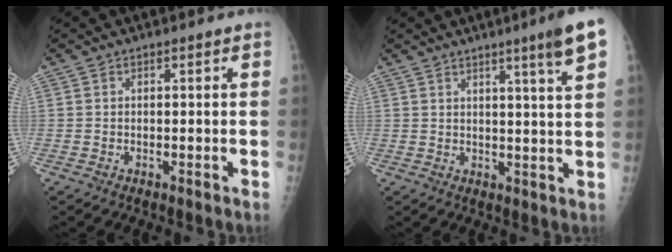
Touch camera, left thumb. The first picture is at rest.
{"total": 7.8, "force": [4.4, -0.4, 6.4], "torque": [-0.089, -0.023, 0.060]}